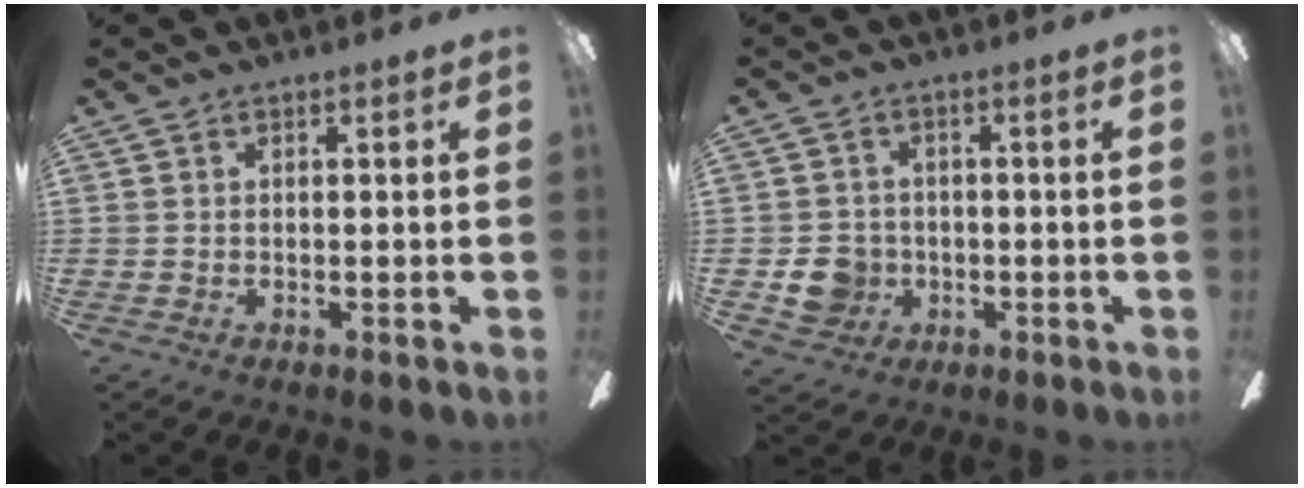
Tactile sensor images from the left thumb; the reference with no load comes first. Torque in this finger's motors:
{"motor_torque": [-0.04, 0.05, -0.01, 0.02, 0.00]}